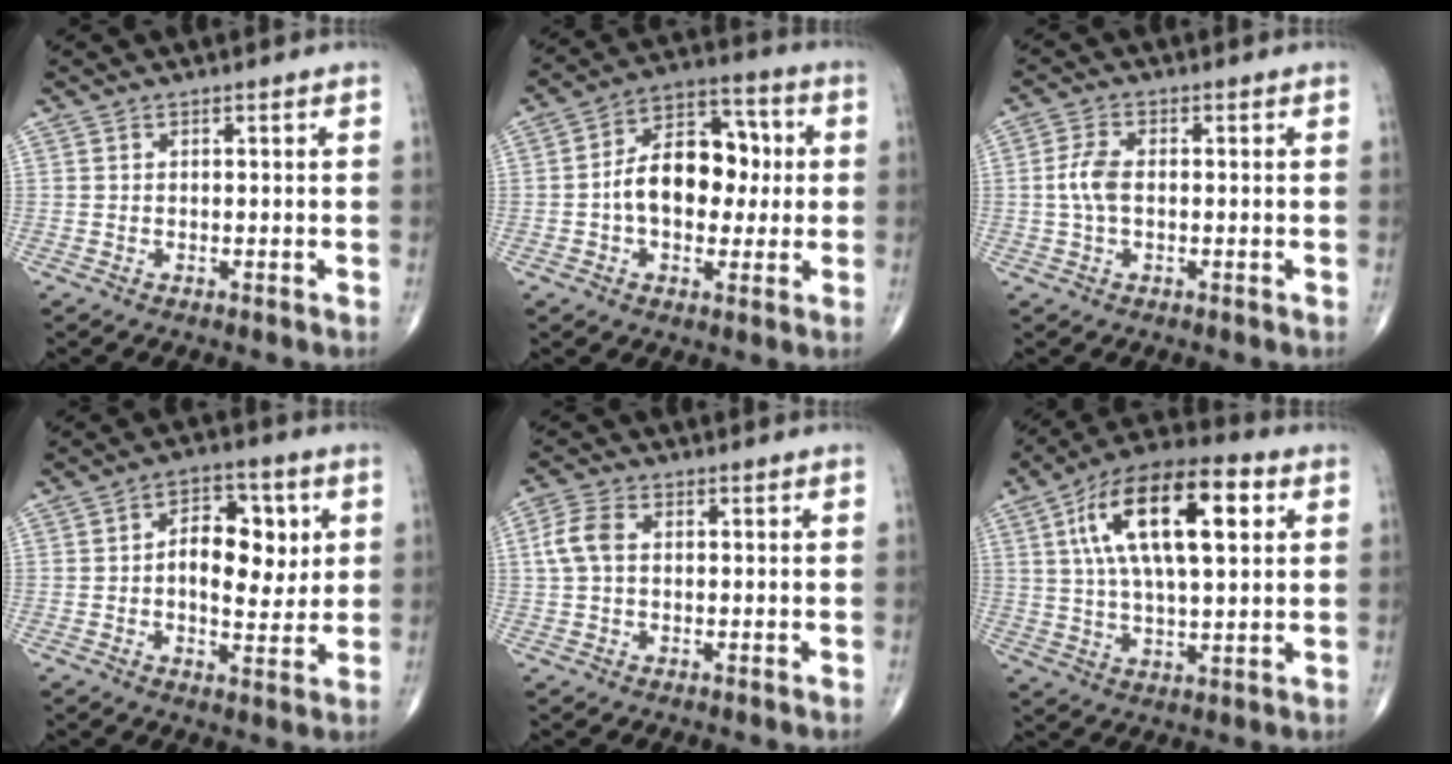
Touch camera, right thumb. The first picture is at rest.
{"total": 14.4, "force": [0.0, 9.4, 10.8], "torque": [-0.138, 0.037, -0.007]}
{"total": 4.5, "force": [-0.2, 2.4, 3.8], "torque": [-0.089, 0.008, -0.008]}
{"total": 11.4, "force": [1.6, 6.6, 9.1], "torque": [-0.097, 0.001, 0.020]}
{"total": 5.1, "force": [0.5, 3.4, 3.8], "torque": [-0.091, 0.014, 0.006]}
{"total": 20.0, "force": [5.9, 8.3, 17.3], "torque": [-0.288, 0.012, 0.090]}